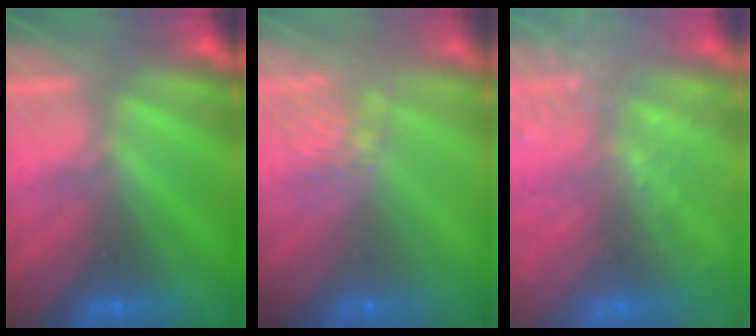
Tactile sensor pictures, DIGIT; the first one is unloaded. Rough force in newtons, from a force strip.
{"total": 6.0}
{"total": 7.1}